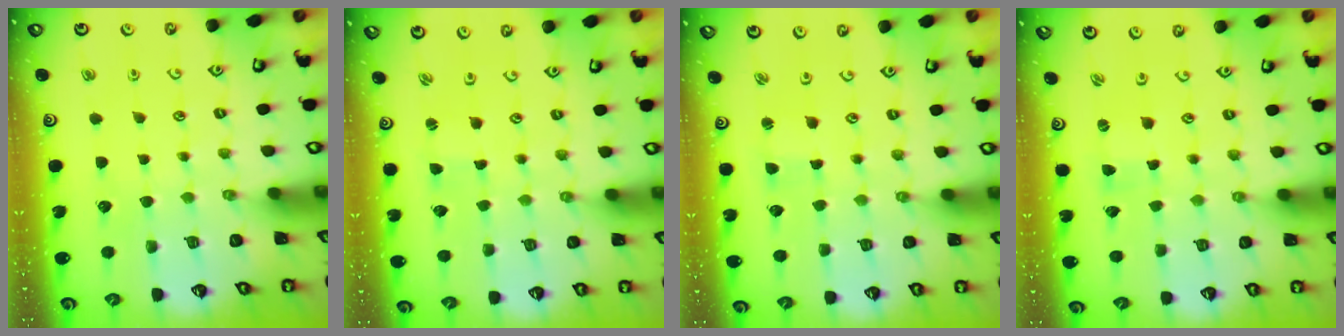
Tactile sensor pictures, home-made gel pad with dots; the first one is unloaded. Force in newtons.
{"total": 0.0}
{"total": 1.4, "press": 1.3, "slide": 0.3}
{"total": 0.0}